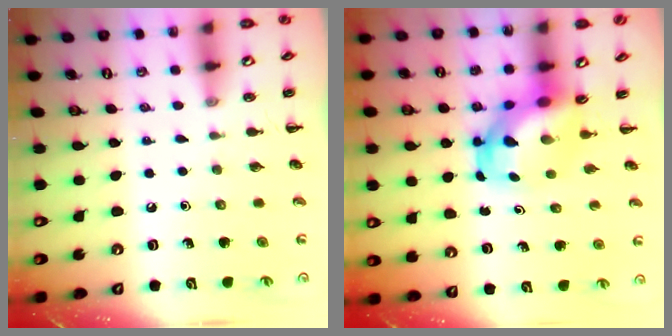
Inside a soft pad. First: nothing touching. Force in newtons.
{"total": 6.0, "press": 5.9, "slide": 1.2}